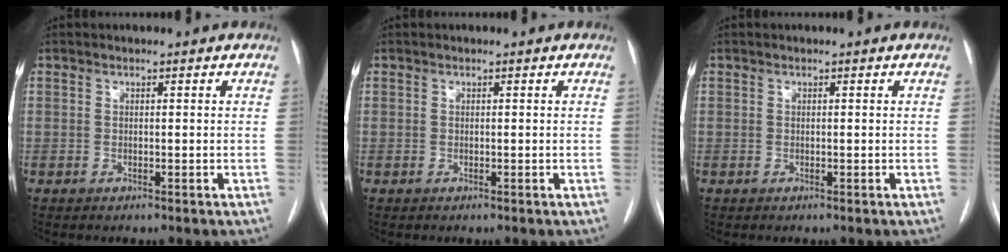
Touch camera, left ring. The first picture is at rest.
{"total": 0.0}
{"total": 0.0}